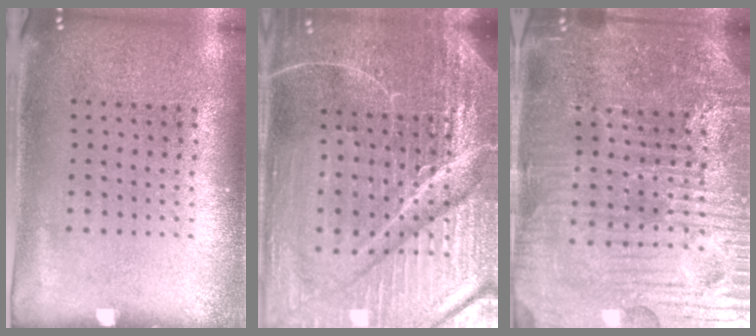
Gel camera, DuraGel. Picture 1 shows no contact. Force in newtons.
{"total": 6.4, "press": 5.7, "slide": 3.0}
{"total": 5.8, "press": 5.4, "slide": 2.0}